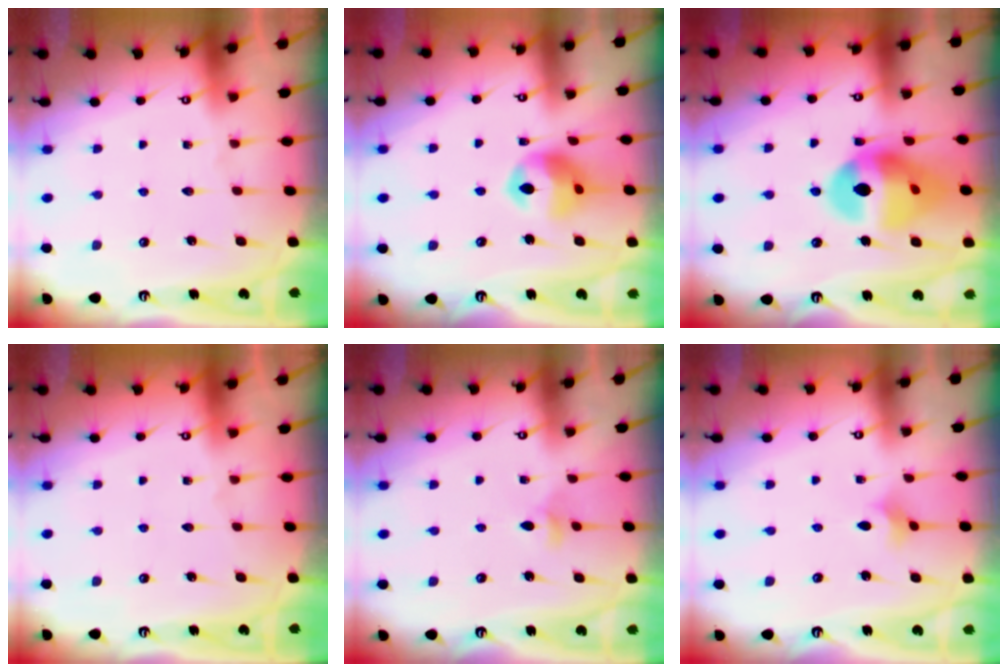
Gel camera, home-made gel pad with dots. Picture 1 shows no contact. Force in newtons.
{"total": 11.6, "press": 11.5, "slide": 1.7}
{"total": 17.3, "press": 17.2, "slide": 1.9}
{"total": 0.0}
{"total": 3.6, "press": 3.6, "slide": 0.8}
{"total": 2.6, "press": 2.5, "slide": 0.5}